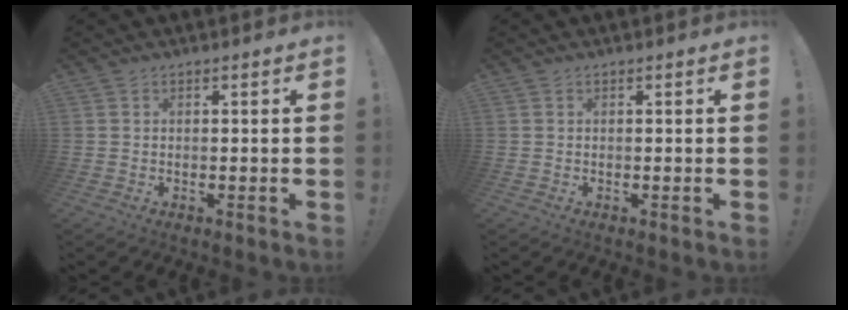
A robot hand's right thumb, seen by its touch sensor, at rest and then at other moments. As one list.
[{"total": 0.0}]